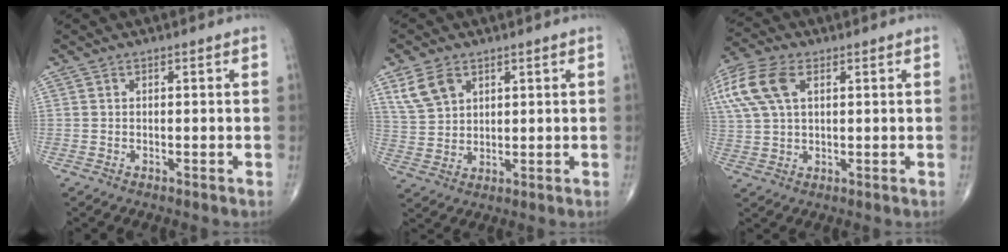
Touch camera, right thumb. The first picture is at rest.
{"total": 6.6, "force": [3.6, 4.4, 3.4], "torque": [-0.058, -0.010, 0.080]}
{"total": 13.8, "force": [5.0, 8.0, 10.1], "torque": [-0.253, 0.018, 0.096]}